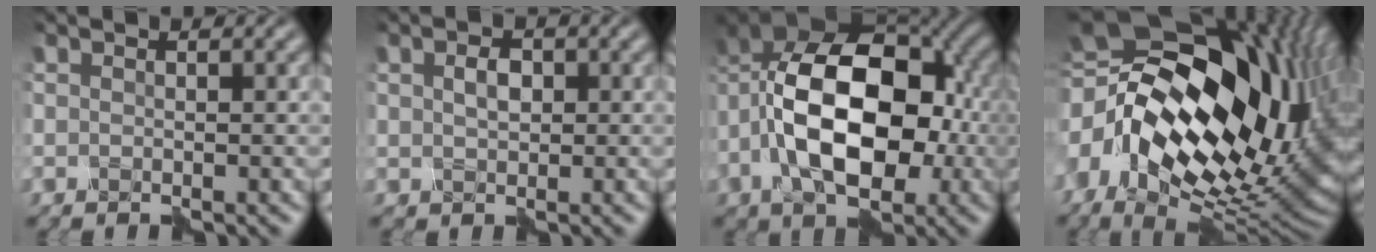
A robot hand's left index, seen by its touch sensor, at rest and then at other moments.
{"total": 1.7, "force": [0.2, 1.2, 1.2], "torque": [-0.025, 0.001, 0.003]}
{"total": 12.9, "force": [-2.0, 7.6, 10.2], "torque": [-0.158, 0.016, -0.050]}
{"total": 20.1, "force": [1.5, 11.6, 16.4], "torque": [-0.313, -0.007, 0.034]}